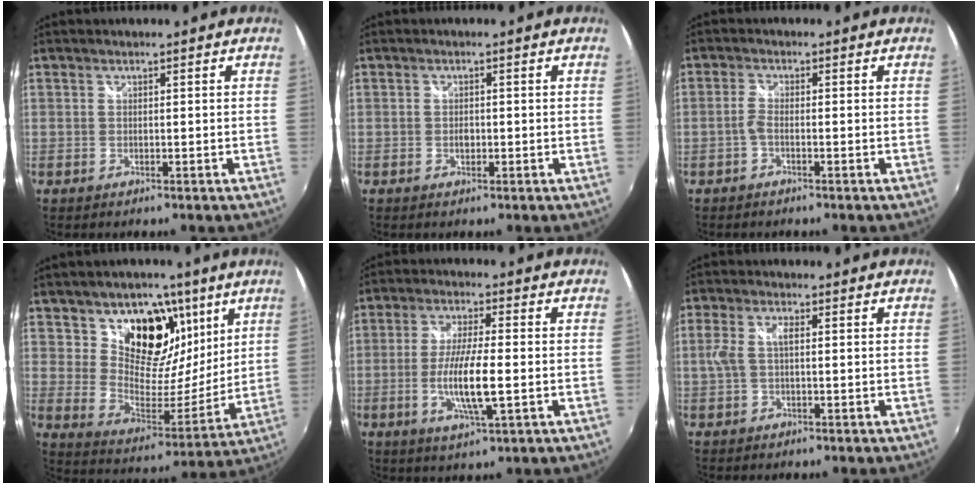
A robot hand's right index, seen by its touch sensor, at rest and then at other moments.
{"total": 1.0, "force": [-0.3, 0.8, 0.5], "torque": [-0.008, 0.003, -0.002]}
{"total": 1.6, "force": [-1.0, 0.4, 1.2], "torque": [-0.035, 0.003, -0.025]}
{"total": 16.7, "force": [8.9, 11.6, 8.1], "torque": [-0.140, -0.010, 0.152]}
{"total": 9.3, "force": [-1.9, 1.1, 9.0], "torque": [-0.175, -0.007, -0.034]}
{"total": 3.5, "force": [-0.1, 1.5, 3.2], "torque": [-0.066, 0.005, -0.001]}